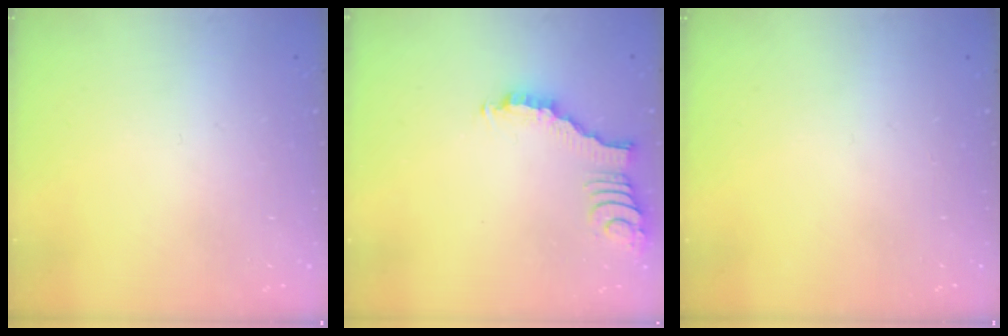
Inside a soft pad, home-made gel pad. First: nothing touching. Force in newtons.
{"total": 2.5, "press": 2.5, "slide": 0.4}
{"total": 0.0}